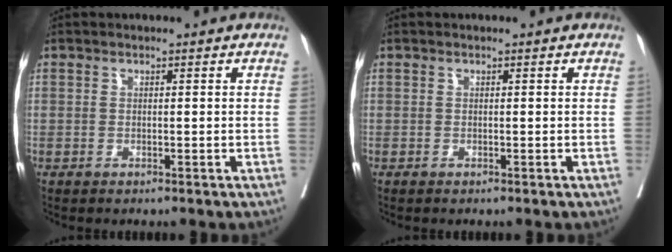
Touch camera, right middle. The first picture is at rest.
{"total": 0.0}